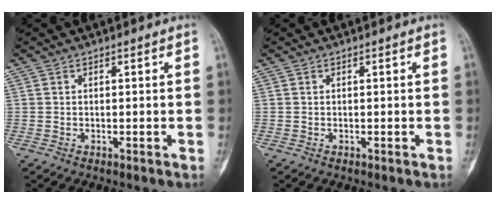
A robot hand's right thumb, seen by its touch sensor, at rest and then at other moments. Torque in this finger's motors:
{"motor_torque": [0.00, 0.00, 0.02, 0.01, 0.00]}